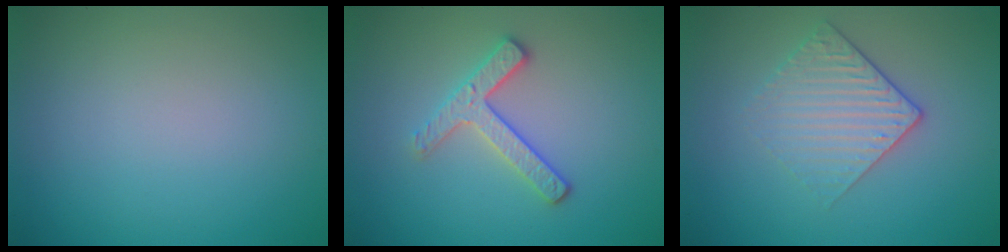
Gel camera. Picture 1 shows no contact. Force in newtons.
{"total": 2.8, "press": 2.6, "slide": 1.1}
{"total": 3.0, "press": 2.6, "slide": 1.4}